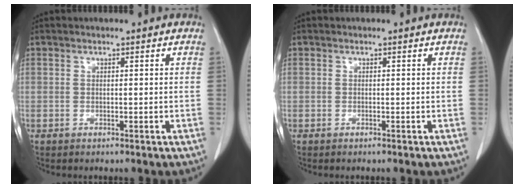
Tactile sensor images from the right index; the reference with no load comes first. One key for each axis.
{"total": 0.0}